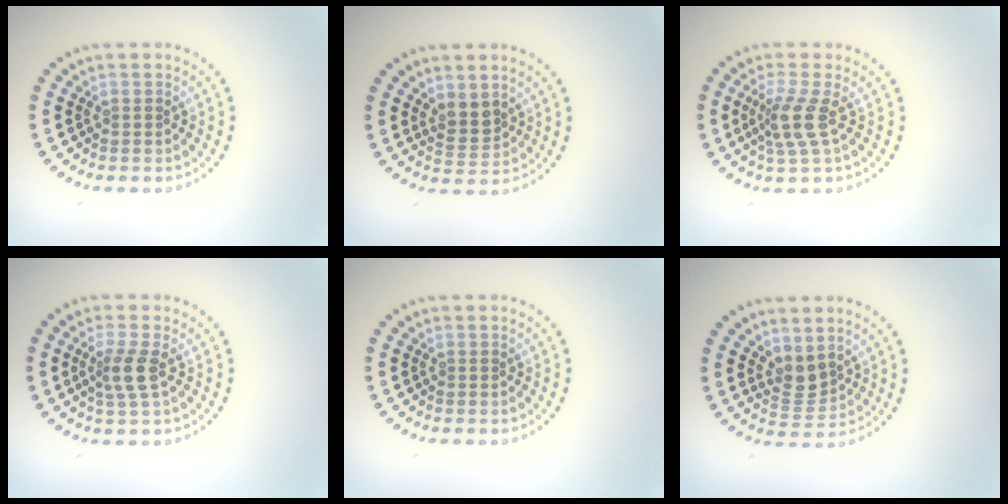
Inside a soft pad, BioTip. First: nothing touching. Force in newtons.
{"total": 2.0, "press": 1.7, "slide": 1.1}
{"total": 2.8, "press": 2.1, "slide": 1.9}
{"total": 2.4, "press": 1.9, "slide": 1.4}
{"total": 0.0}
{"total": 2.4, "press": 1.9, "slide": 1.5}